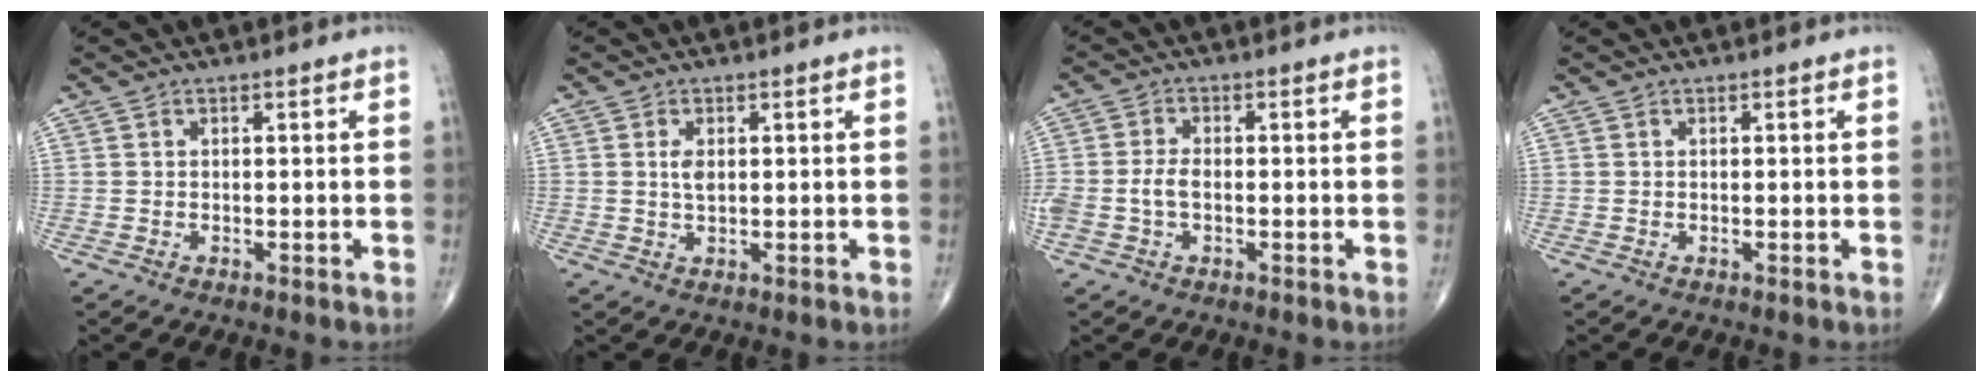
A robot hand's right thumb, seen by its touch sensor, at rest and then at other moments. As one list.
[{"total": 2.2, "force": [0.5, 1.2, 1.9], "torque": [-0.033, -0.003, 0.009]}, {"total": 4.2, "force": [-0.7, 2.5, 3.3], "torque": [-0.086, 0.013, -0.014]}, {"total": 0.0}]